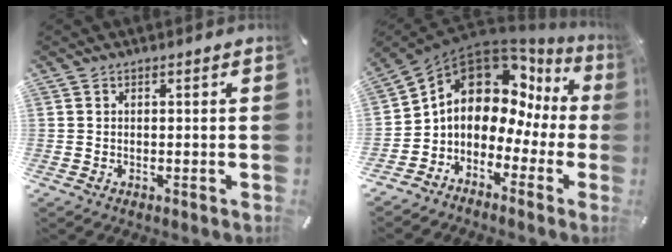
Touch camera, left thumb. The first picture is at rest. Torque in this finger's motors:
{"motor_torque": [0.28, 2.24, 1.49, -0.49, 0.53]}